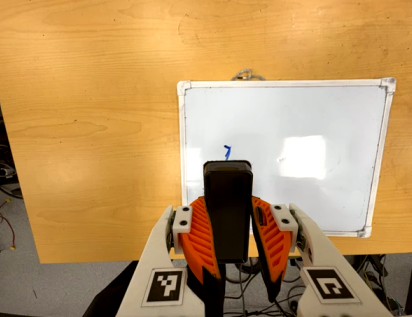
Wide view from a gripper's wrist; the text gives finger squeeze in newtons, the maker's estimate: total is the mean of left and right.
{"total": 9.1, "left": 6.3, "right": 11.8}